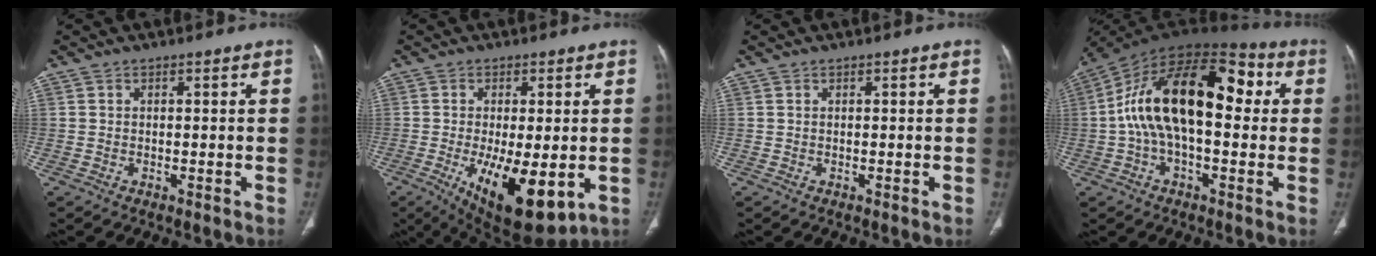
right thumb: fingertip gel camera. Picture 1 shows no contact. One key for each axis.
{"total": 15.0, "fx": -3.9, "fy": 5.8, "fz": 13.2, "tx": -0.210, "ty": -0.024, "tz": -0.041}
{"total": 0.0}
{"total": 21.5, "fx": 2.1, "fy": 11.0, "fz": 18.3, "tx": -0.301, "ty": 0.053, "tz": 0.021}